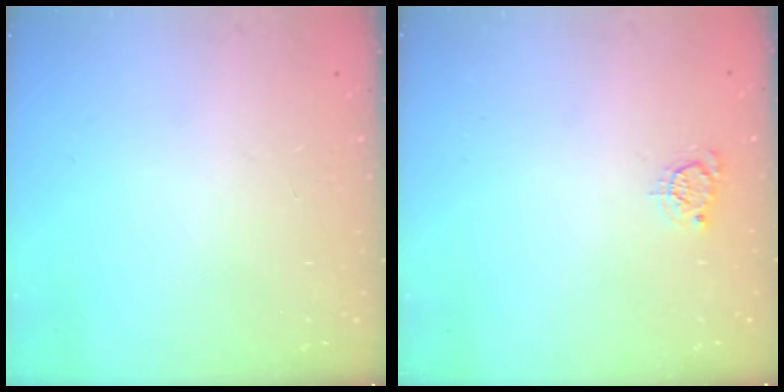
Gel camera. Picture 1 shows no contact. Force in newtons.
{"total": 3.3, "press": 3.3, "slide": 0.4}